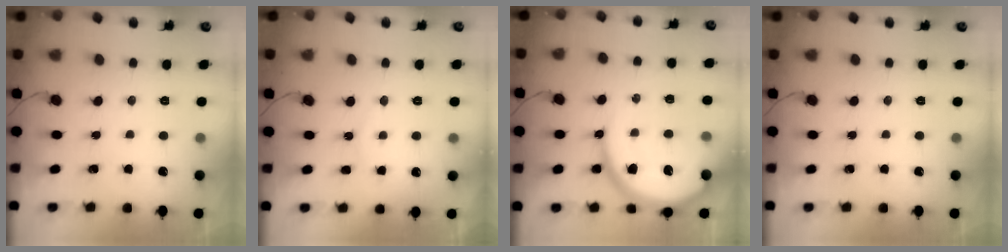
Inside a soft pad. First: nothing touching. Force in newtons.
{"total": 6.3, "press": 6.2, "slide": 0.7}
{"total": 16.3, "press": 16.2, "slide": 1.9}
{"total": 0.0}